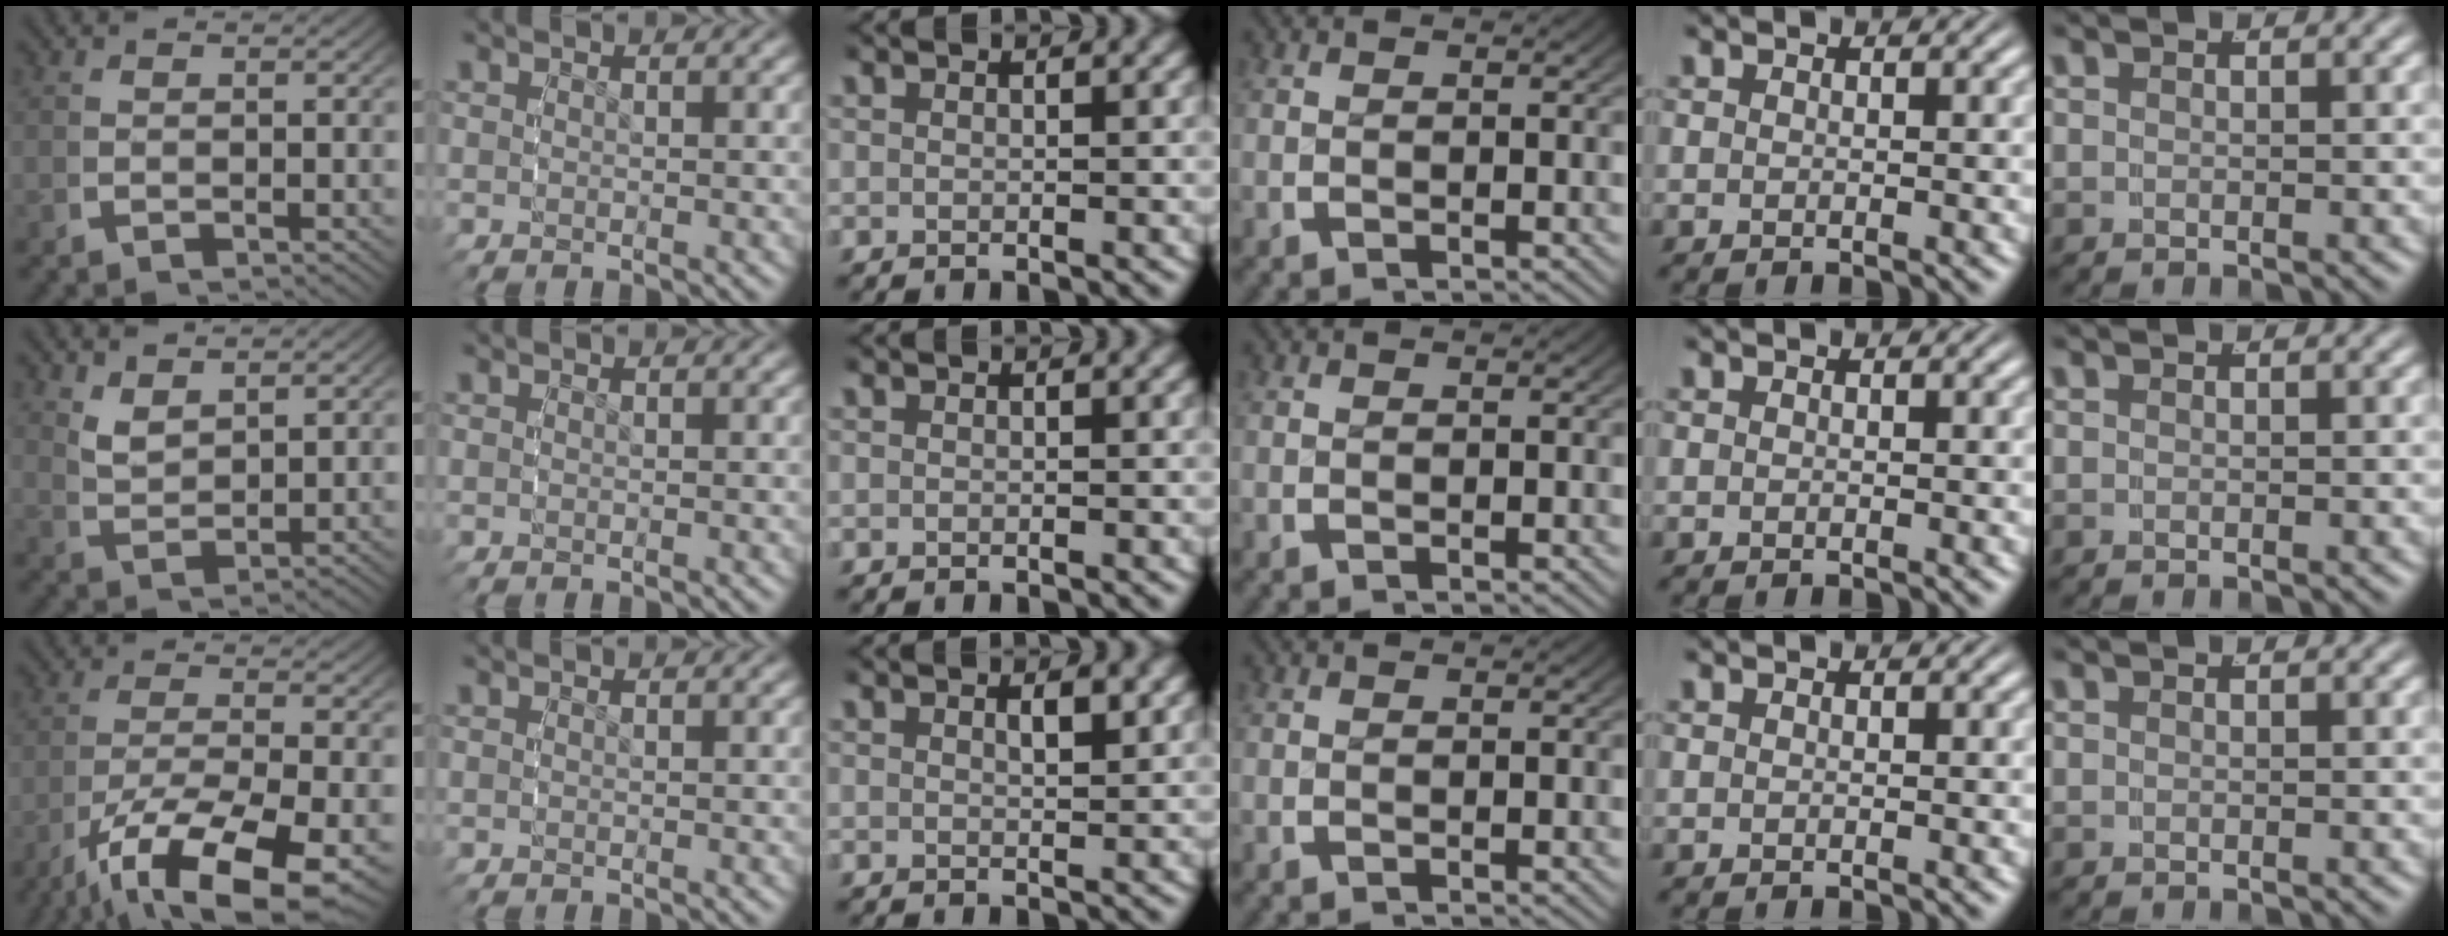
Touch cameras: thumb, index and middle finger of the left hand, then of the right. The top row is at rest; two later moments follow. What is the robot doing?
{"motion": "grasp_and_lifting", "object": "dispenser bottle"}